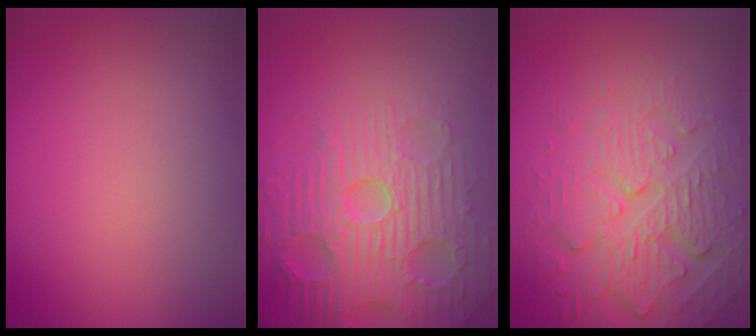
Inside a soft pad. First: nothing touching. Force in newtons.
{"total": 5.3, "press": 5.2, "slide": 1.2}
{"total": 4.8, "press": 4.1, "slide": 2.3}